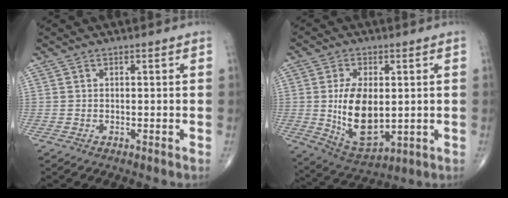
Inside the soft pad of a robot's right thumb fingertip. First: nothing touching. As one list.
[{"total": 13.5, "force": [0.2, 7.4, 11.3], "torque": [-0.190, -0.017, 0.020]}]